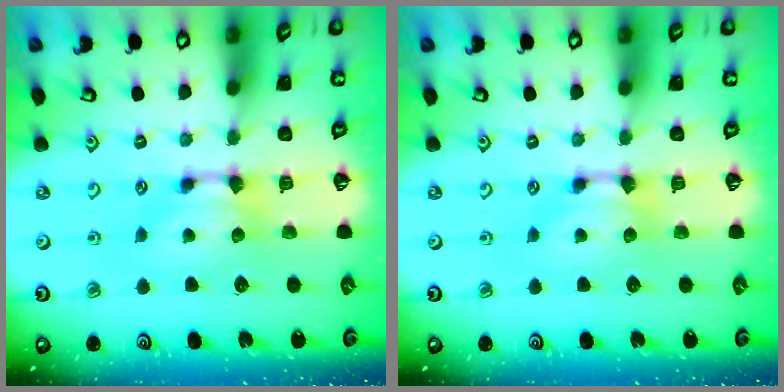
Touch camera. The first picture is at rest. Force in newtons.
{"total": 0.0}